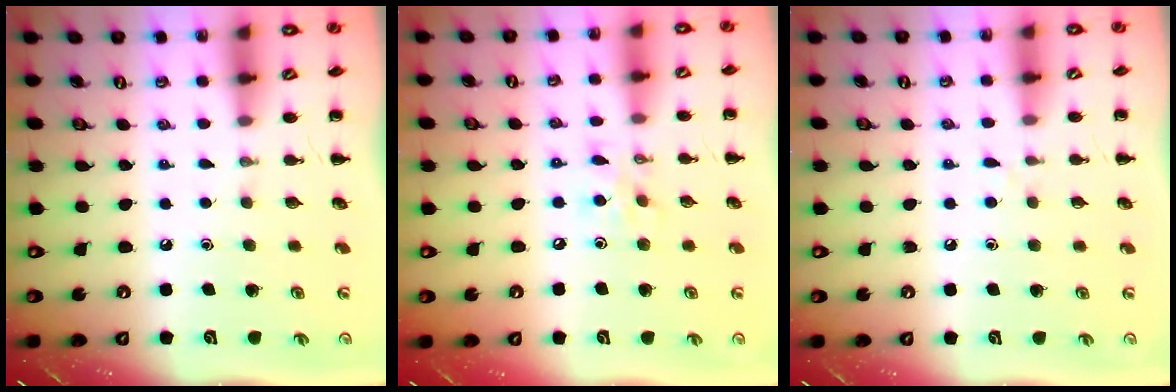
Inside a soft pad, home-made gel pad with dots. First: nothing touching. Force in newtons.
{"total": 6.3, "press": 6.3, "slide": 0.6}
{"total": 3.2, "press": 2.9, "slide": 1.3}